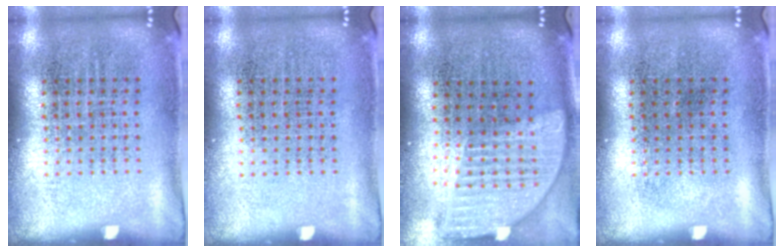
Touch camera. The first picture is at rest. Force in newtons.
{"total": 0.0}
{"total": 2.0, "press": 1.6, "slide": 1.2}
{"total": 0.0}